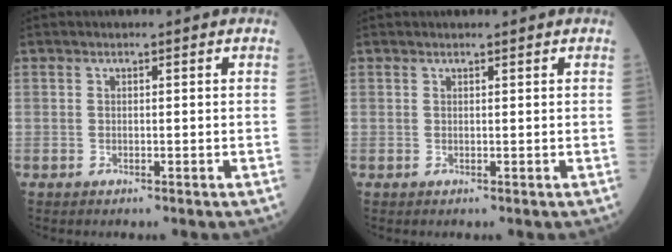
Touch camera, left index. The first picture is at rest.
{"total": 1.0, "force": [0.9, 0.1, 0.3], "torque": [-0.006, 0.007, 0.016]}